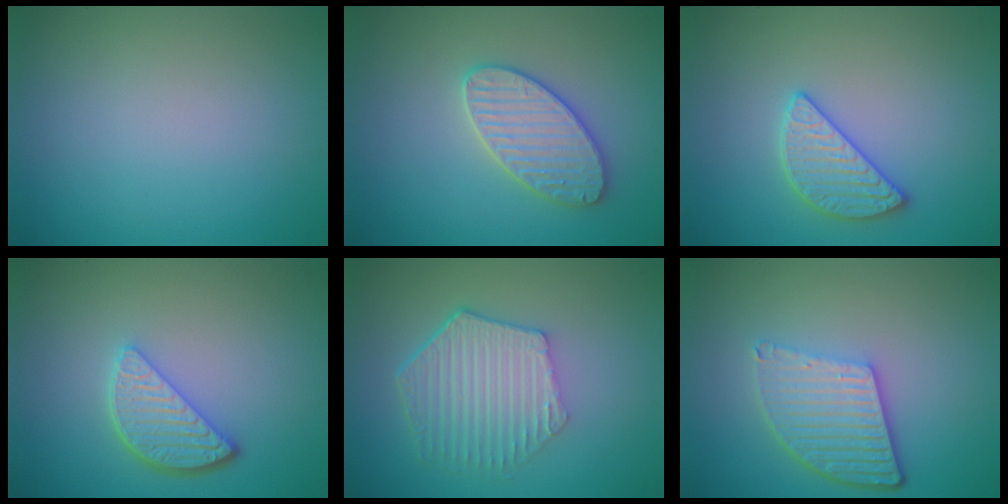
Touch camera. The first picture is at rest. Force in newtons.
{"total": 3.7, "press": 3.6, "slide": 0.5}
{"total": 2.8, "press": 2.8, "slide": 0.1}
{"total": 3.6, "press": 3.0, "slide": 2.0}
{"total": 5.8, "press": 4.3, "slide": 3.9}
{"total": 5.5, "press": 4.0, "slide": 3.8}